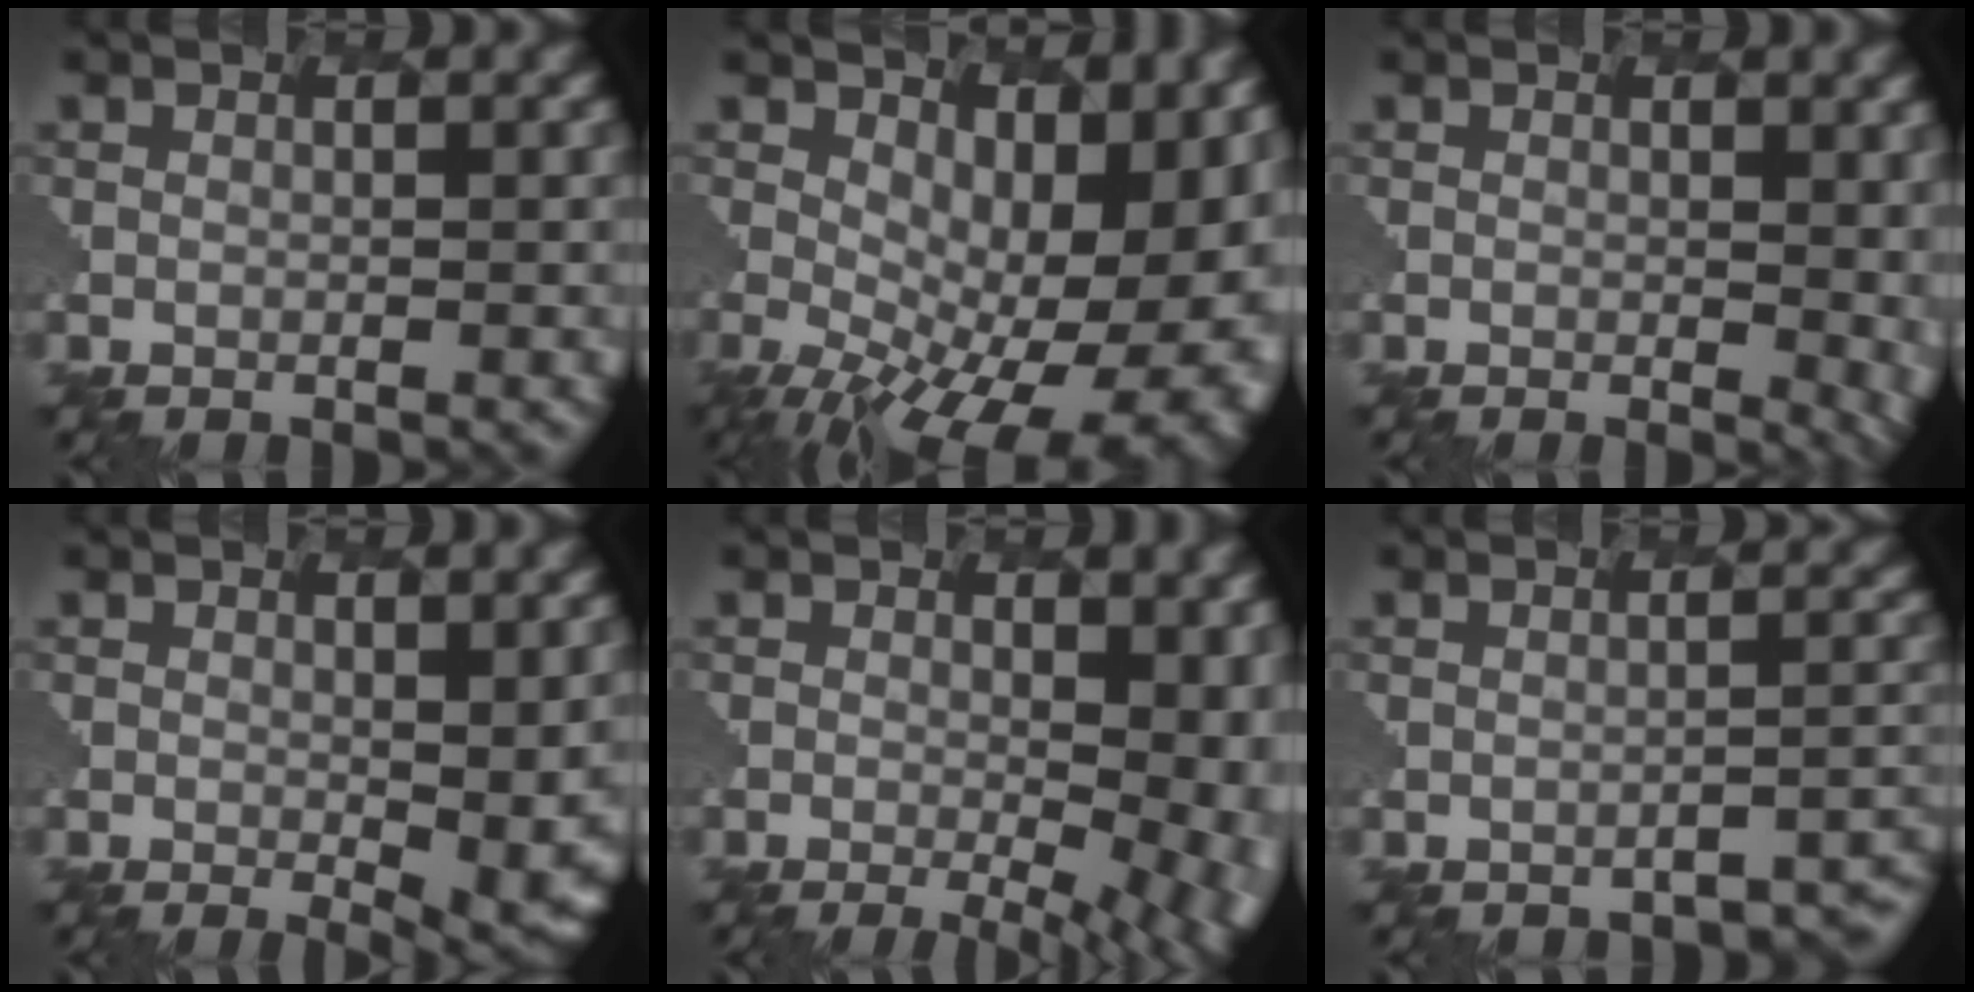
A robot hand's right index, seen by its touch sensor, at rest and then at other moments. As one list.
[{"total": 13.9, "force": [-0.7, 7.2, 11.9], "torque": [-0.147, -0.015, 0.019]}, {"total": 3.3, "force": [-0.2, 1.4, 2.9], "torque": [-0.033, -0.009, 0.007]}, {"total": 5.3, "force": [-0.8, 1.5, 5.0], "torque": [-0.084, -0.018, -0.005]}, {"total": 11.0, "force": [-1.2, 5.6, 9.4], "torque": [-0.082, -0.010, 0.000]}, {"total": 3.3, "force": [-2.5, 0.8, 2.0], "torque": [-0.032, -0.003, -0.031]}]